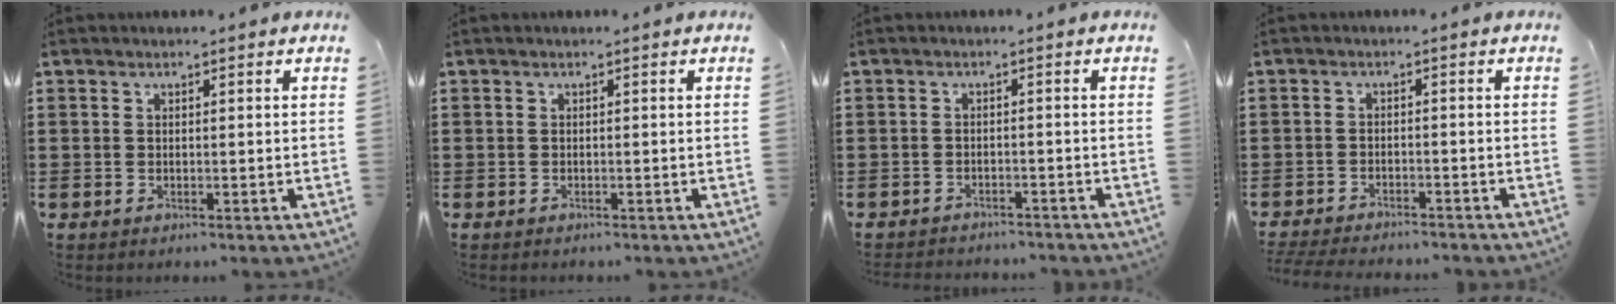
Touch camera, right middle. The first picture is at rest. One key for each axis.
{"total": 0.0}
{"total": 1.8, "fx": -1.8, "fy": 0.1, "fz": -0.1, "tx": -0.004, "ty": 0.000, "tz": -0.039}
{"total": 2.9, "fx": -2.9, "fy": 0.1, "fz": 0.2, "tx": -0.013, "ty": -0.004, "tz": -0.064}